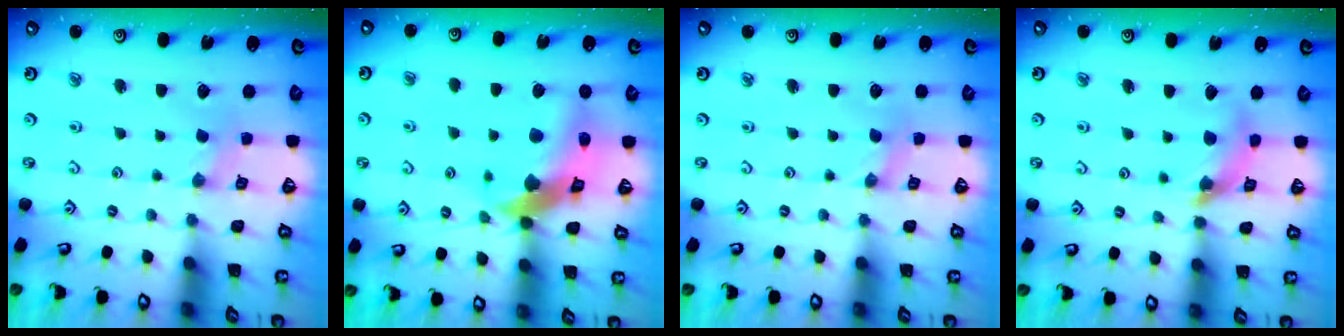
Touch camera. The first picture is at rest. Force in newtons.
{"total": 15.3, "press": 15.1, "slide": 2.1}
{"total": 0.0}
{"total": 10.2, "press": 10.1, "slide": 1.2}